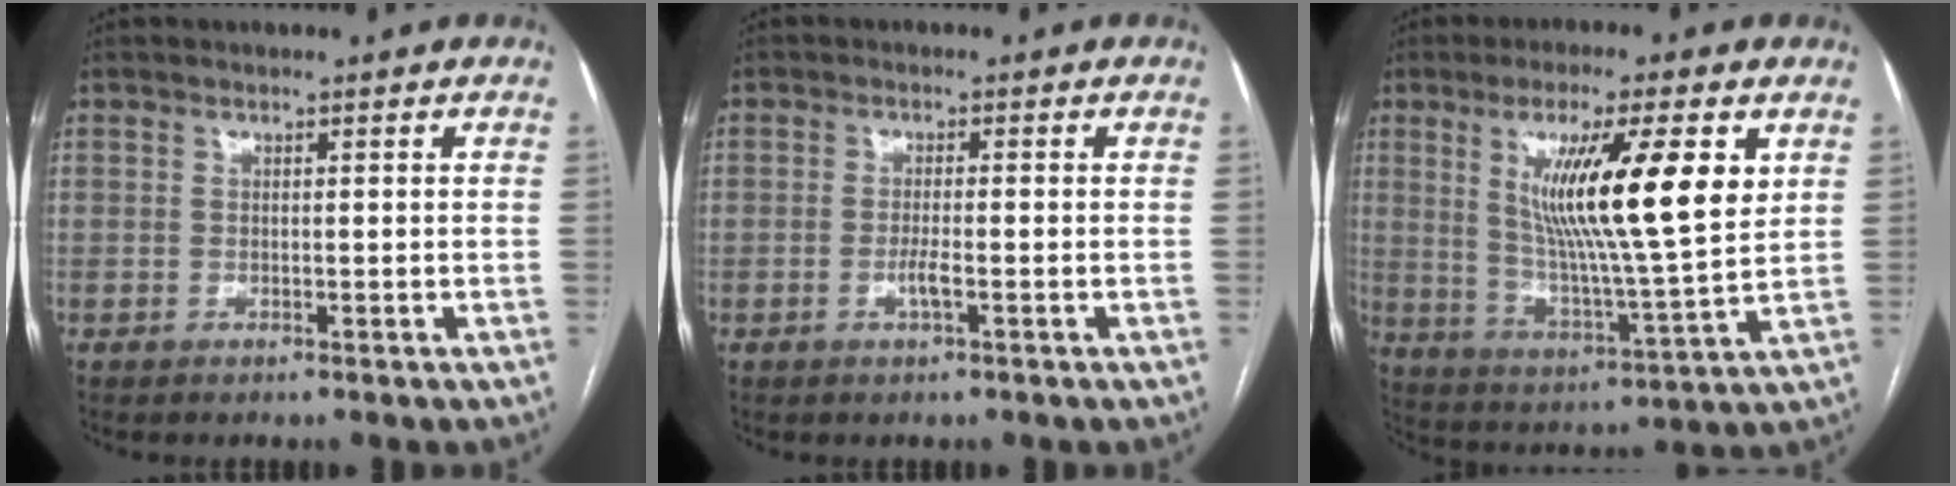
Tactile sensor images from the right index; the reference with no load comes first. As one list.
[{"total": 2.1, "force": [-0.8, 0.1, 2.0], "torque": [-0.039, -0.002, -0.016]}, {"total": 16.5, "force": [5.4, 0.9, 15.6], "torque": [-0.276, -0.010, 0.091]}]